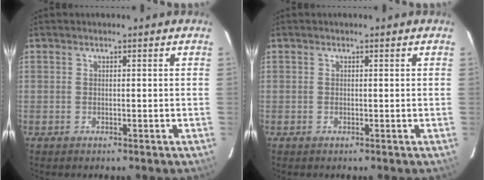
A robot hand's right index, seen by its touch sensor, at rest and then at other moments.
{"total": 0.0}